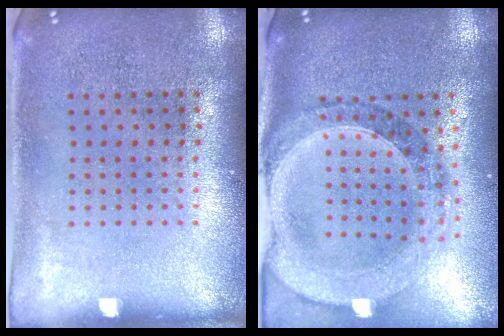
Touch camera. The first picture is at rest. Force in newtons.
{"total": 1.6, "press": 1.5, "slide": 0.6}